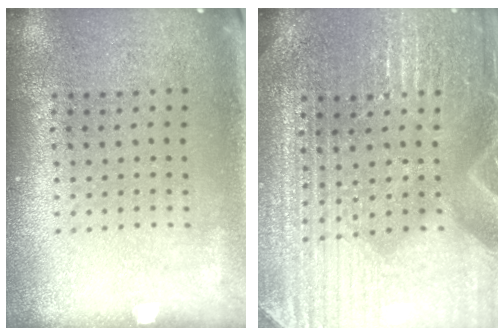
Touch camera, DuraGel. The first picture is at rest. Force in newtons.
{"total": 4.6, "press": 4.4, "slide": 1.4}